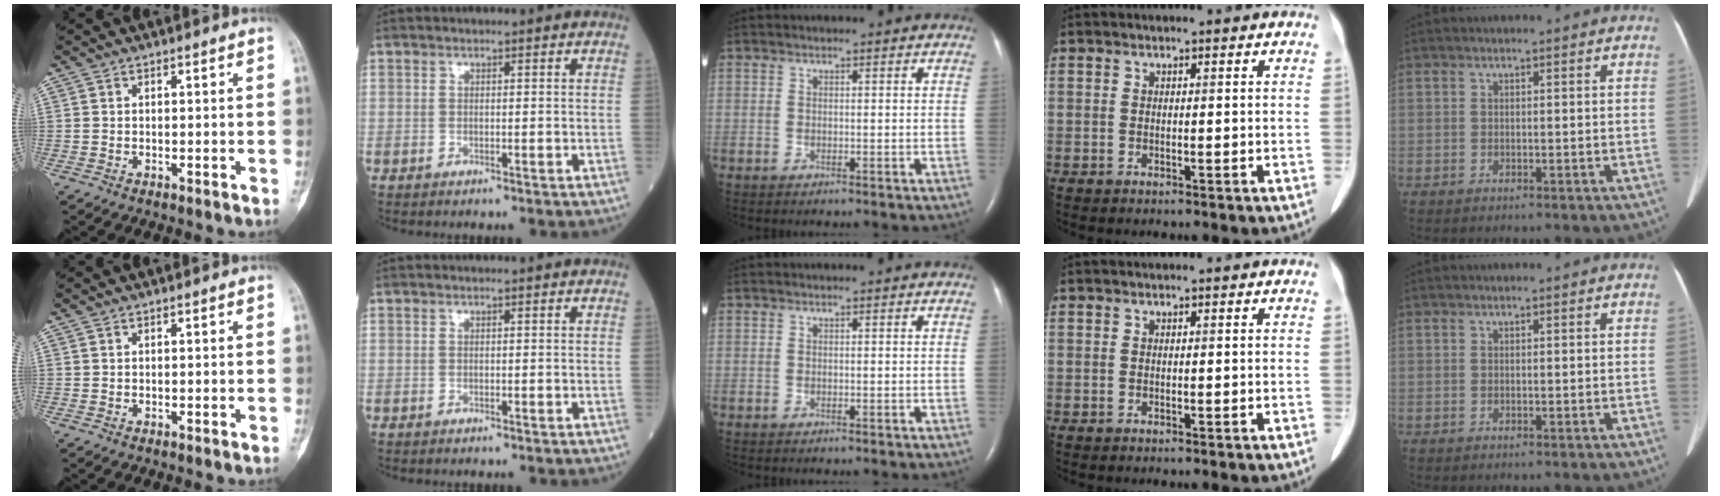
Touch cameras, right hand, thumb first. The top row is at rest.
{}